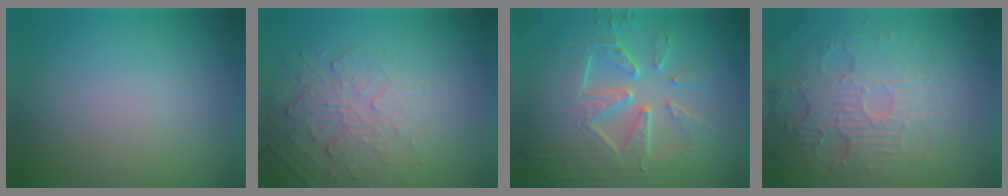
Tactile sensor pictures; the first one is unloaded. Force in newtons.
{"total": 2.4, "press": 1.7, "slide": 1.7}
{"total": 9.6, "press": 6.5, "slide": 7.1}
{"total": 4.3, "press": 3.8, "slide": 2.1}